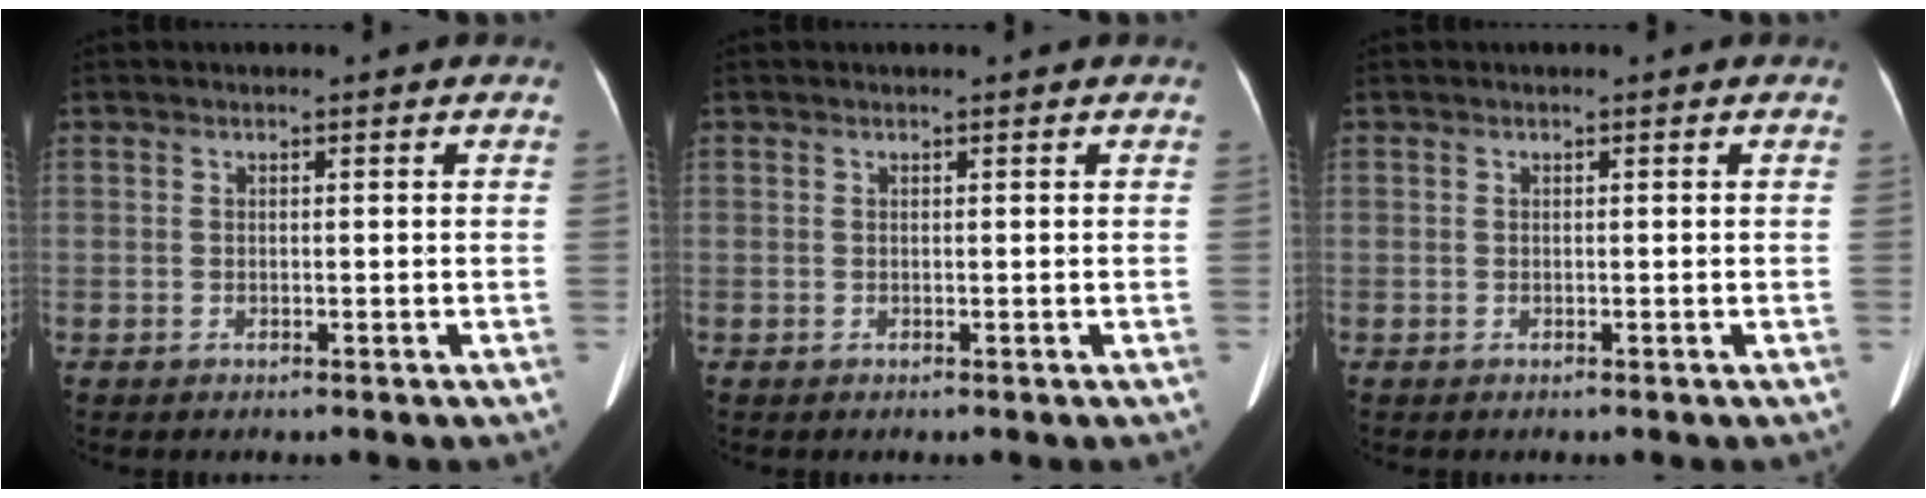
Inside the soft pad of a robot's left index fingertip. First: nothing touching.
{"total": 0.0}
{"total": 0.0}